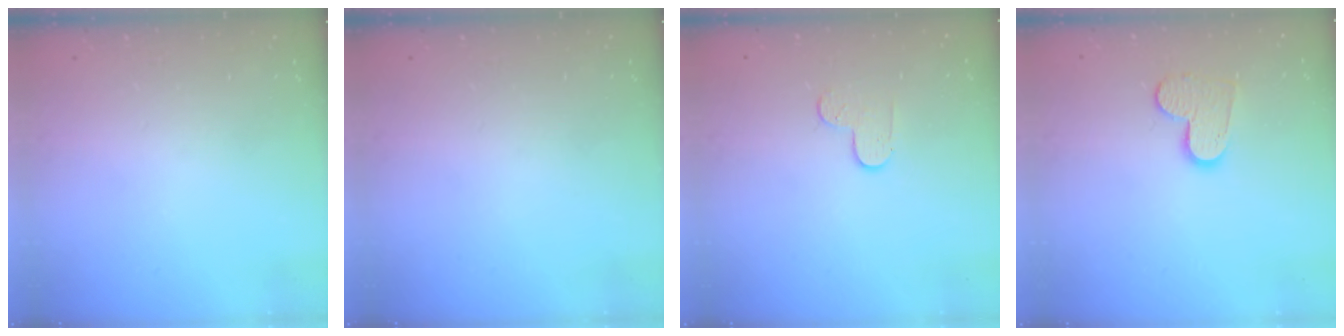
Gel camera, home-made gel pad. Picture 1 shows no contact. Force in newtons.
{"total": 0.0}
{"total": 4.3, "press": 4.3, "slide": 0.4}
{"total": 9.9, "press": 9.8, "slide": 0.7}